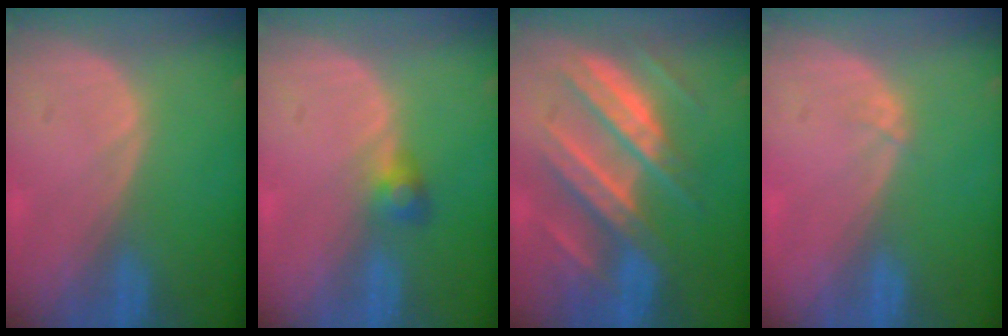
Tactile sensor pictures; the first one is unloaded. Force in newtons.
{"total": 2.5, "press": 2.5, "slide": 0.5}
{"total": 10.2, "press": 10.2, "slide": 1.0}
{"total": 0.7, "press": 0.6, "slide": 0.3}